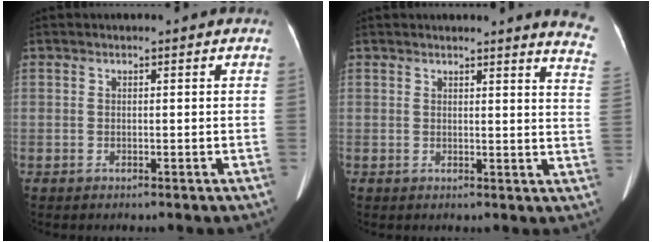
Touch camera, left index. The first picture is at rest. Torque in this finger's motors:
{"motor_torque": [-0.01, -0.31, 0.00, 0.06]}